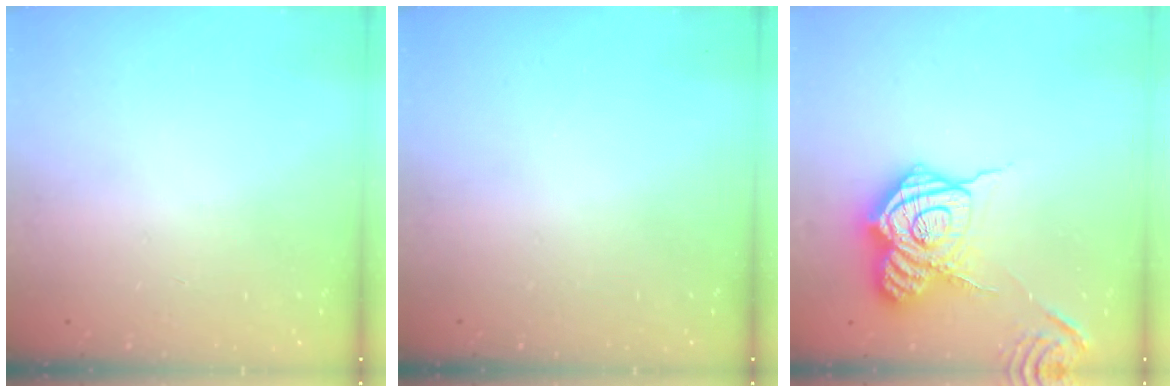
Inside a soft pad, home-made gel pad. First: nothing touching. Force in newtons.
{"total": 0.0}
{"total": 18.9, "press": 18.9, "slide": 1.5}